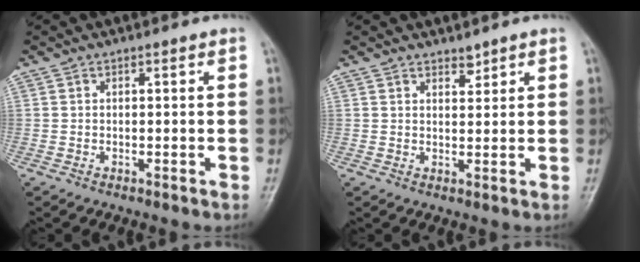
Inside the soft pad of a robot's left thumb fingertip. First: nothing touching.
{"total": 1.8, "force": [1.6, 0.7, 0.5], "torque": [0.005, -0.014, 0.025]}